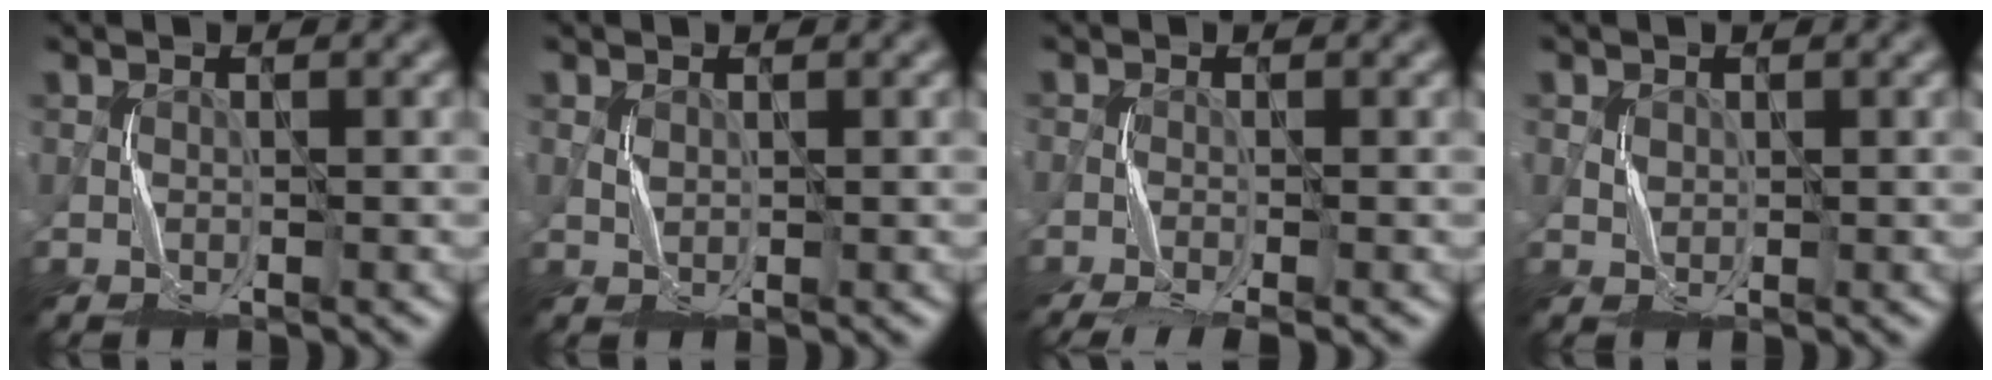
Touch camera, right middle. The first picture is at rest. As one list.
[{"total": 0.0}, {"total": 4.0, "force": [-3.3, 0.5, 2.3], "torque": [-0.039, -0.006, -0.063]}, {"total": 0.6, "force": [0.3, 0.5, -0.2], "torque": [0.001, -0.002, 0.009]}]